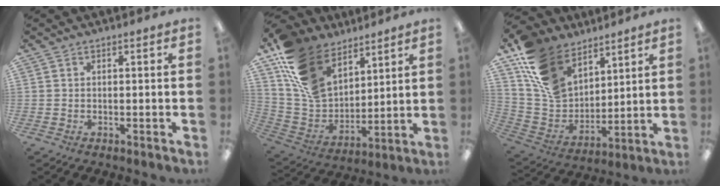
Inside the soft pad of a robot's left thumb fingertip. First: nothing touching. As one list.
[{"total": 17.5, "force": [11.3, 11.0, 7.5], "torque": [-0.168, -0.053, 0.225]}, {"total": 16.1, "force": [10.7, 10.4, 6.1], "torque": [-0.136, -0.058, 0.213]}]